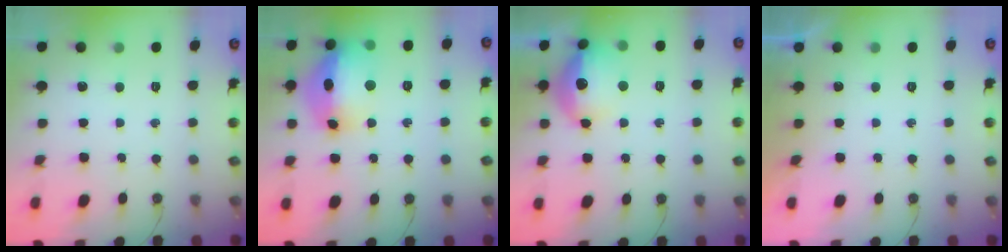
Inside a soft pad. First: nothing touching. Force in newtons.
{"total": 18.9, "press": 18.8, "slide": 1.7}
{"total": 16.5, "press": 16.5, "slide": 1.3}
{"total": 0.0}